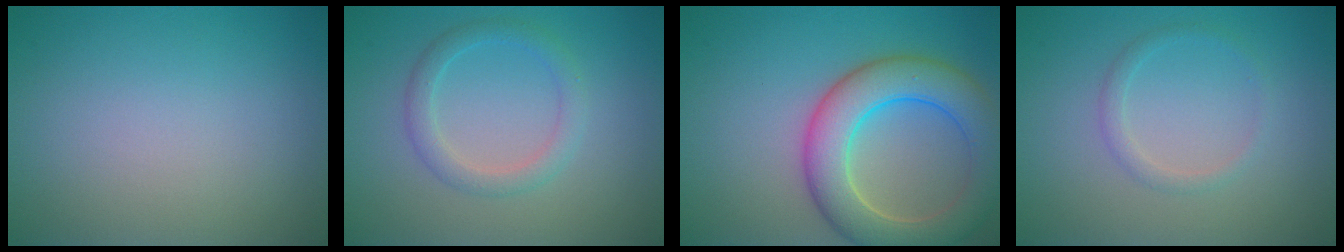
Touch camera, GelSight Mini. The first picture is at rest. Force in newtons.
{"total": 2.4, "press": 2.3, "slide": 0.1}
{"total": 7.7, "press": 7.7, "slide": 0.3}
{"total": 1.3, "press": 1.3, "slide": 0.1}